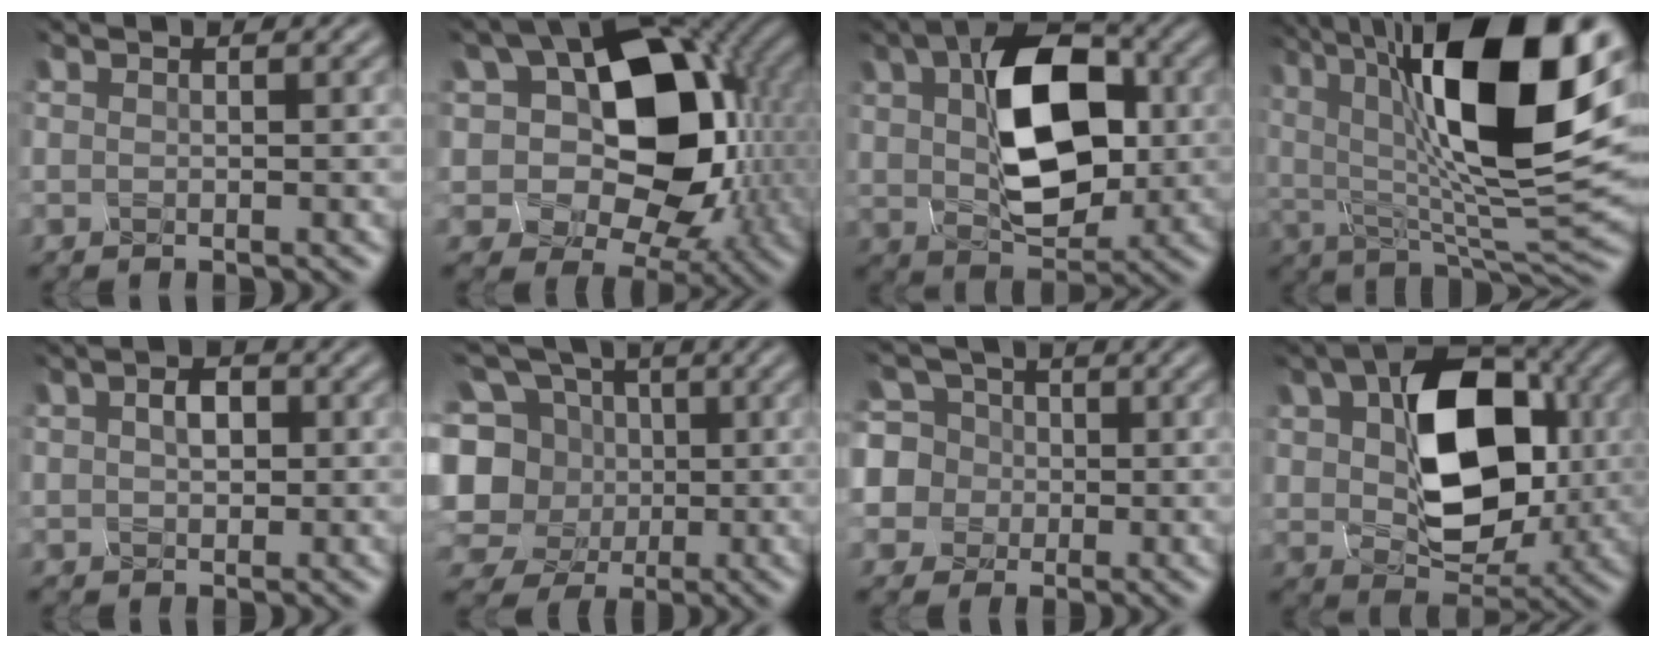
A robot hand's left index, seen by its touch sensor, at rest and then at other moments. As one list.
[{"total": 14.5, "force": [1.3, 9.5, 10.9], "torque": [-0.138, 0.008, 0.014]}, {"total": 10.7, "force": [1.2, 6.3, 8.6], "torque": [-0.142, 0.007, 0.018]}, {"total": 16.2, "force": [5.0, 6.3, 14.1], "torque": [-0.227, 0.002, 0.074]}, {"total": 2.4, "force": [0.0, 1.7, 1.7], "torque": [-0.033, 0.004, -0.004]}, {"total": 12.4, "force": [-1.2, 11.1, 5.4], "torque": [-0.153, 0.031, -0.044]}, {"total": 8.8, "force": [2.0, 8.0, 3.1], "torque": [-0.080, 0.037, 0.017]}, {"total": 11.7, "force": [1.2, 7.6, 8.8], "torque": [-0.148, 0.001, 0.020]}]